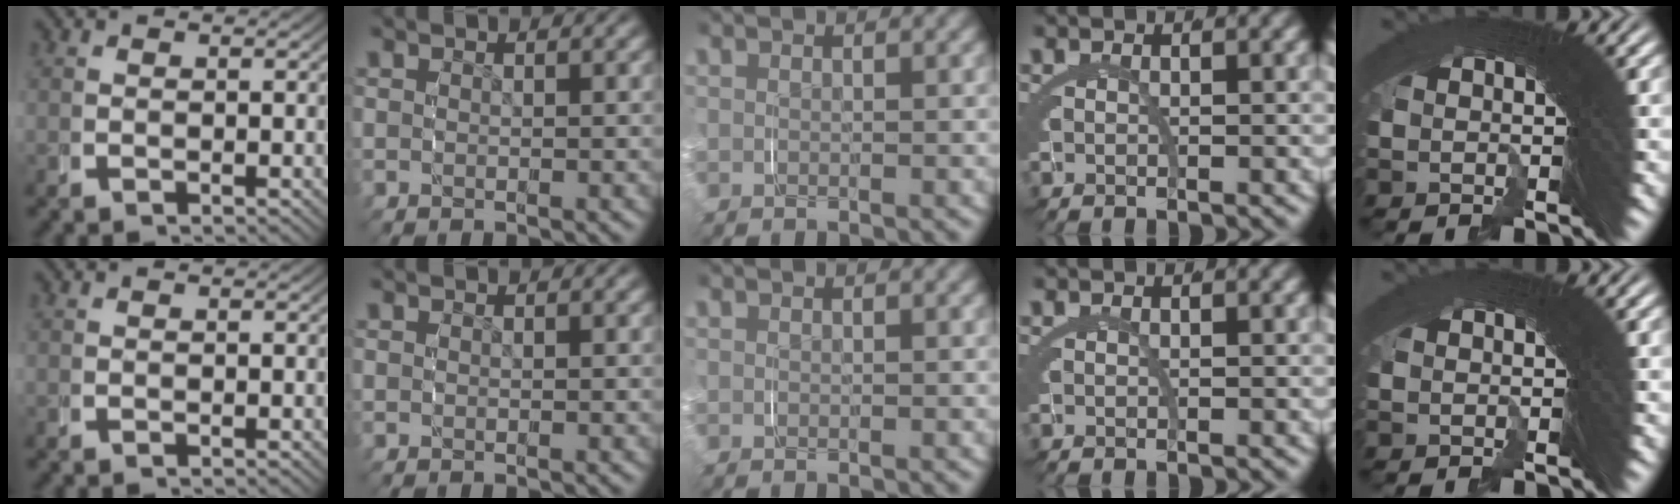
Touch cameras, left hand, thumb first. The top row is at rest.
{}